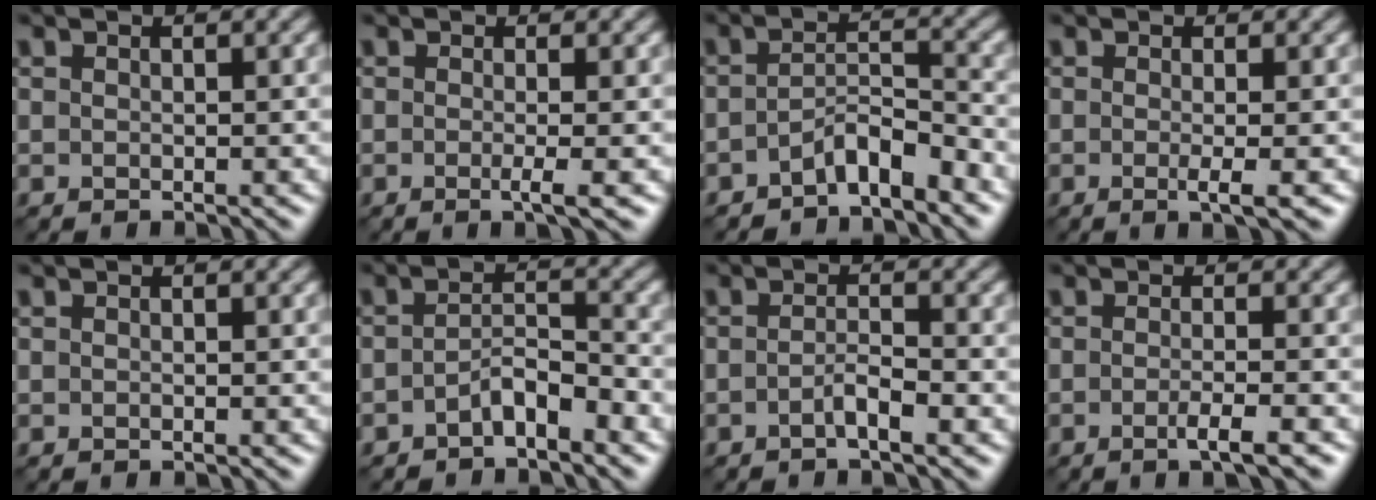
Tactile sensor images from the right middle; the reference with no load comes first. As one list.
[{"total": 2.2, "force": [-0.4, 0.5, 2.1], "torque": [-0.029, -0.007, -0.011]}, {"total": 3.2, "force": [-2.4, 0.8, 2.0], "torque": [-0.035, 0.011, -0.047]}, {"total": 2.2, "force": [-0.4, 0.5, 2.2], "torque": [-0.031, -0.006, -0.010]}, {"total": 0.0}, {"total": 2.6, "force": [-1.6, 0.8, 1.9], "torque": [-0.034, 0.011, -0.031]}, {"total": 1.7, "force": [-0.9, 0.3, 1.5], "torque": [-0.028, 0.004, -0.019]}, {"total": 2.8, "force": [-1.2, 0.5, 2.4], "torque": [-0.031, 0.000, -0.028]}]